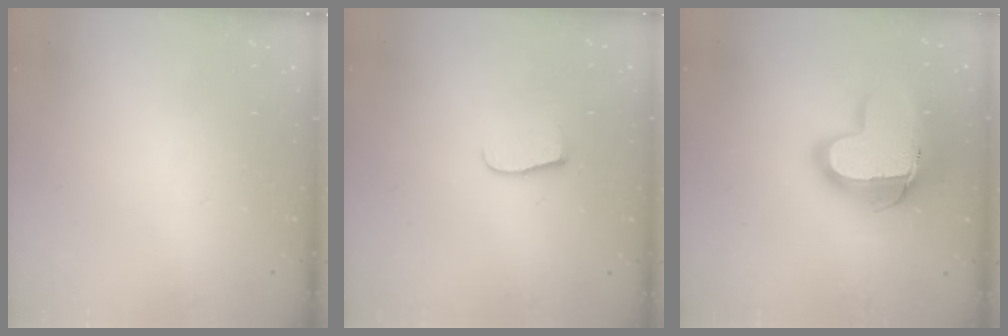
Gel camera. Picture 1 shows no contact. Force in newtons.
{"total": 6.5, "press": 6.5, "slide": 0.6}
{"total": 17.0, "press": 17.0, "slide": 1.2}